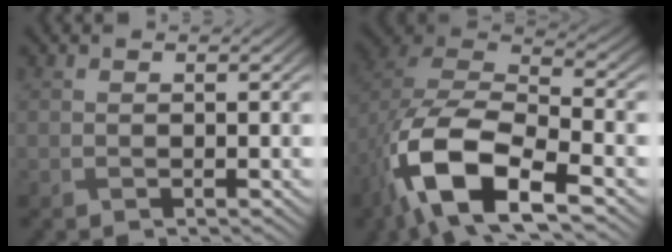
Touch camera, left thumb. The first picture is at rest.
{"total": 14.3, "force": [-6.4, 6.9, 10.7], "torque": [-0.237, -0.030, -0.124]}